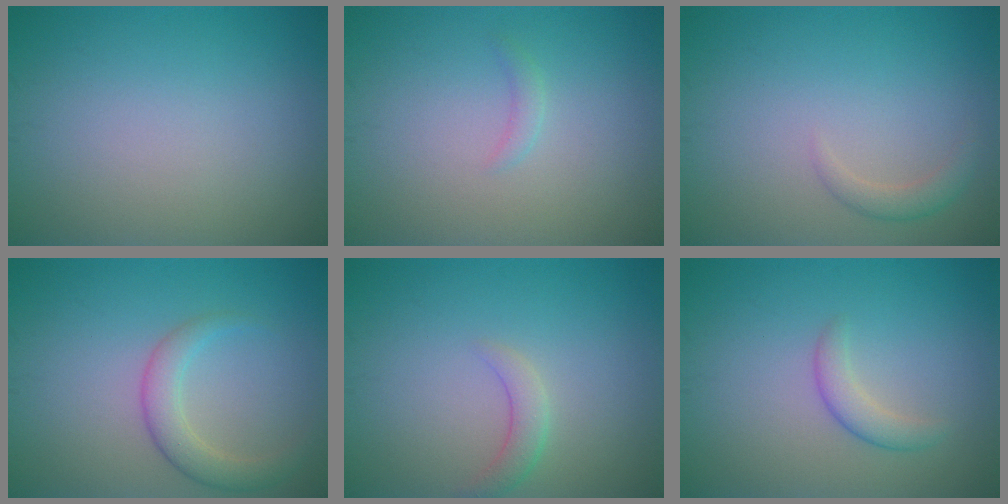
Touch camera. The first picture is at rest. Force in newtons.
{"total": 0.8, "press": 0.8, "slide": 0.1}
{"total": 1.4, "press": 1.4, "slide": 0.1}
{"total": 2.9, "press": 2.9, "slide": 0.2}
{"total": 1.8, "press": 1.8, "slide": 0.1}
{"total": 1.9, "press": 1.9, "slide": 0.0}